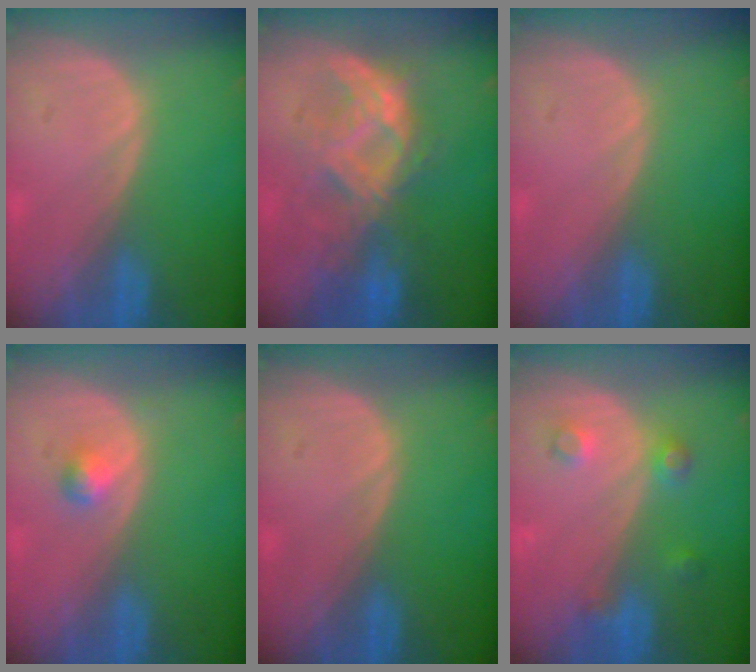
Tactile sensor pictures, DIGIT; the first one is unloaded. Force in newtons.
{"total": 8.2, "press": 8.1, "slide": 1.3}
{"total": 0.0}
{"total": 1.7, "press": 1.7, "slide": 0.2}
{"total": 0.0}
{"total": 3.7, "press": 3.4, "slide": 1.5}